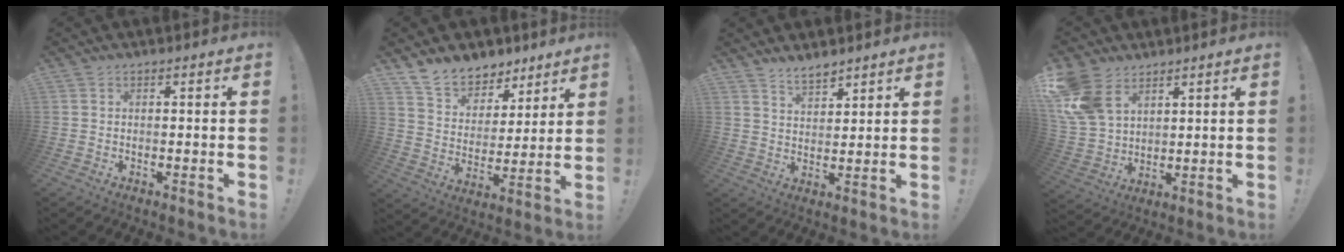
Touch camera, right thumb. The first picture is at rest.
{"total": 11.7, "force": [9.4, 6.4, 2.9], "torque": [-0.061, -0.069, 0.180]}
{"total": 5.4, "force": [4.7, 1.9, 1.7], "torque": [-0.028, -0.030, 0.087]}
{"total": 13.0, "force": [7.1, 8.8, 6.6], "torque": [-0.139, -0.029, 0.145]}